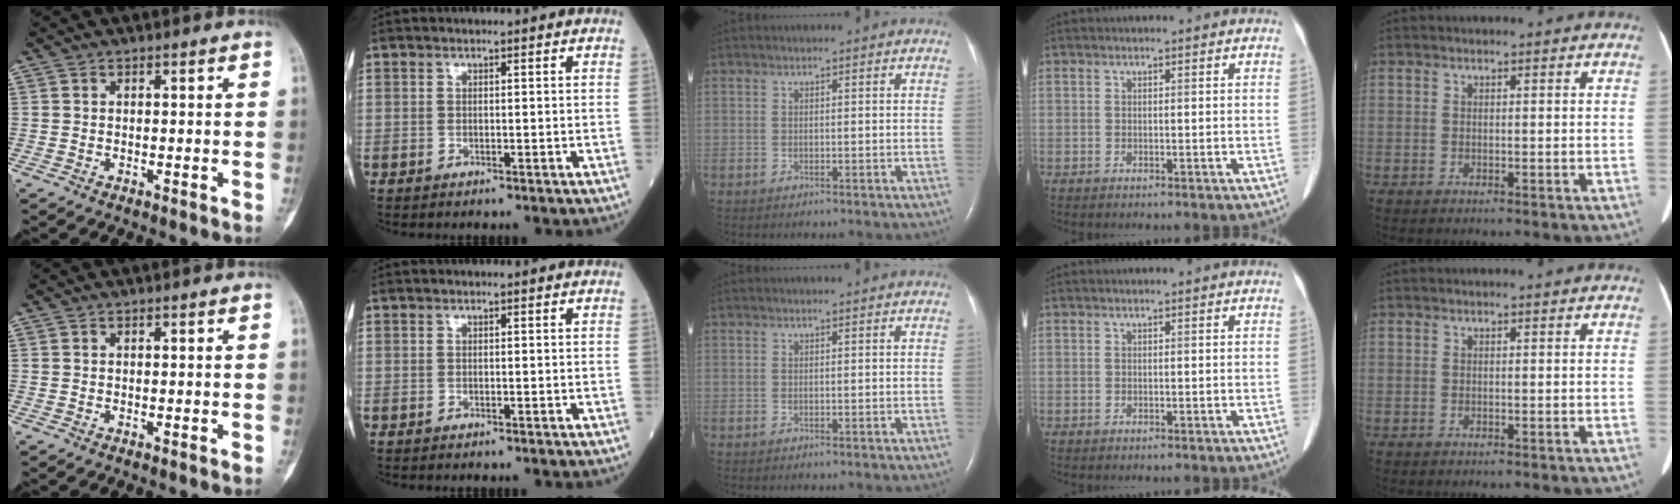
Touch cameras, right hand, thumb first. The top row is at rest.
{}